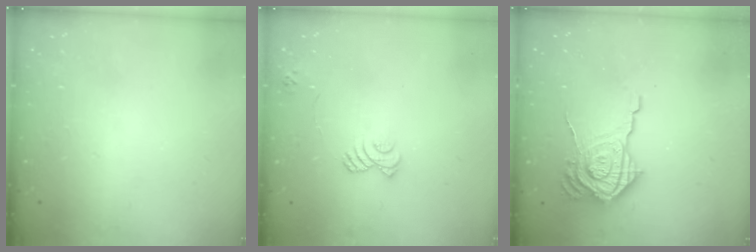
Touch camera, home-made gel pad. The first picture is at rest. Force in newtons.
{"total": 6.2, "press": 6.2, "slide": 0.6}
{"total": 15.5, "press": 15.5, "slide": 0.9}